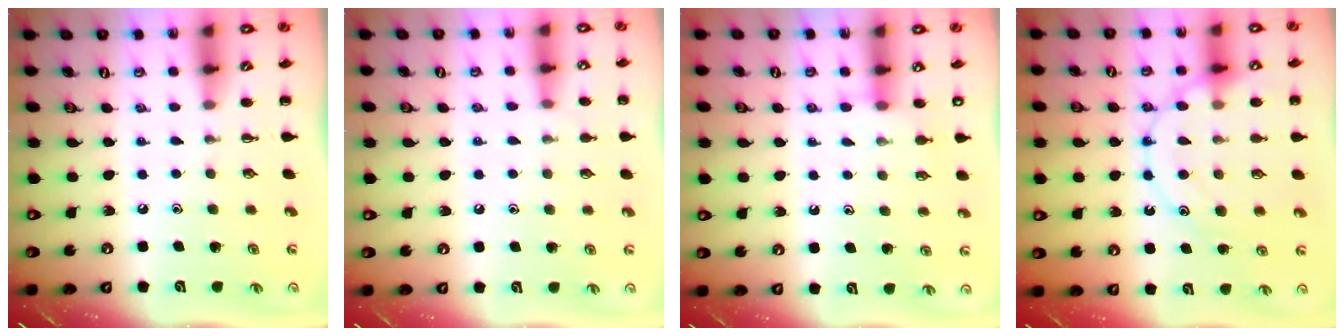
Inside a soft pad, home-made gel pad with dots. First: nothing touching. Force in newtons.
{"total": 6.4, "press": 6.2, "slide": 1.7}
{"total": 6.8, "press": 6.8, "slide": 0.6}
{"total": 14.8, "press": 14.8, "slide": 1.4}